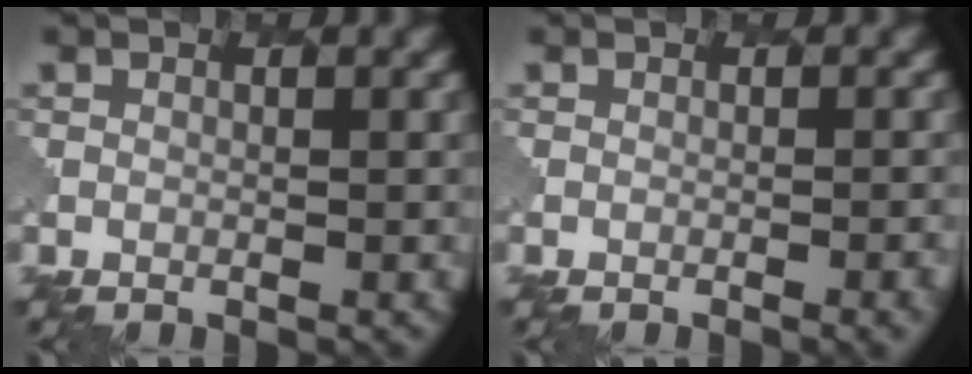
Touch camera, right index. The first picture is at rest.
{"total": 2.6, "force": [-1.3, 0.9, 2.0], "torque": [-0.007, 0.008, -0.011]}